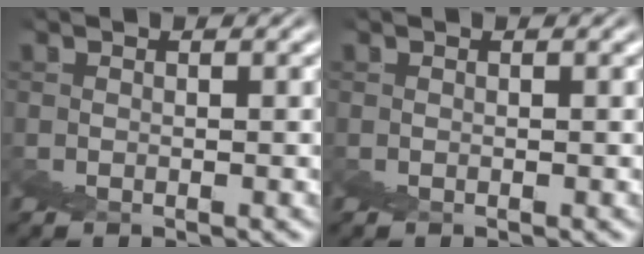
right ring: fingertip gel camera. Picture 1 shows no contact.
{"total": 0.0}